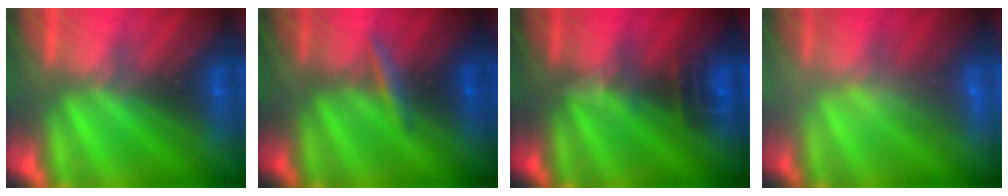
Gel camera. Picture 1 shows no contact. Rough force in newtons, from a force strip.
{"total": 2.4}
{"total": 2.7}
{"total": 2.2}